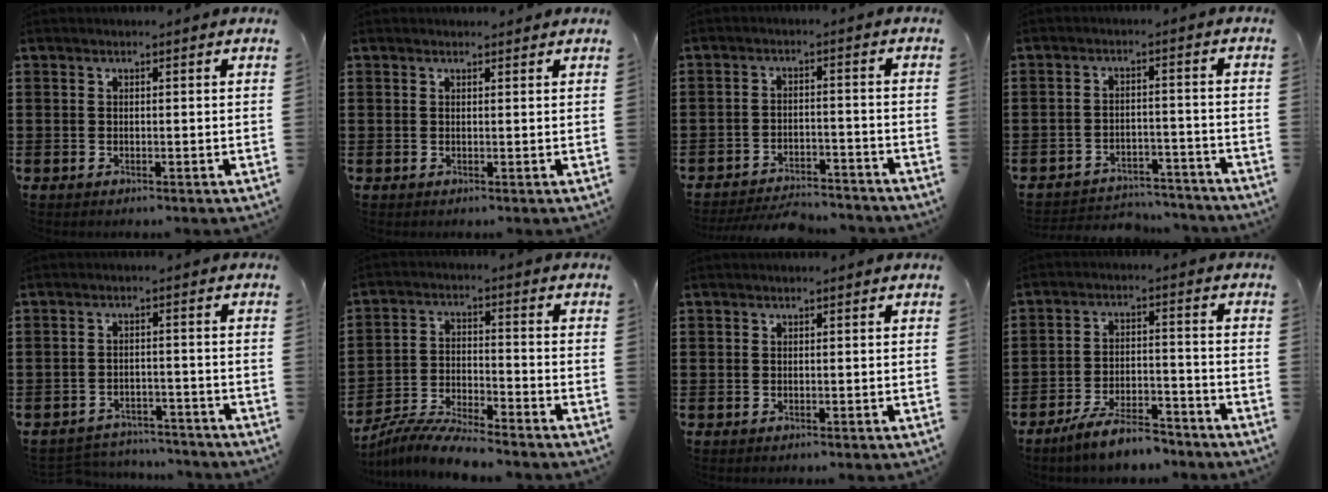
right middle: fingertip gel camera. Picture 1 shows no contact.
{"total": 0.5, "force": [0.5, 0.1, 0.0], "torque": [0.005, -0.002, 0.008]}
{"total": 4.3, "force": [-4.2, 0.6, 0.6], "torque": [-0.019, 0.004, -0.090]}
{"total": 4.0, "force": [-3.9, 0.7, 0.3], "torque": [-0.008, 0.006, -0.084]}
{"total": 3.6, "force": [-3.5, 0.5, 0.1], "torque": [-0.006, 0.004, -0.076]}
{"total": 7.3, "force": [-7.1, 0.2, 1.9], "torque": [-0.044, 0.001, -0.140]}
{"total": 0.0}
{"total": 7.2, "force": [-6.3, 1.3, 3.3], "torque": [-0.067, 0.007, -0.121]}